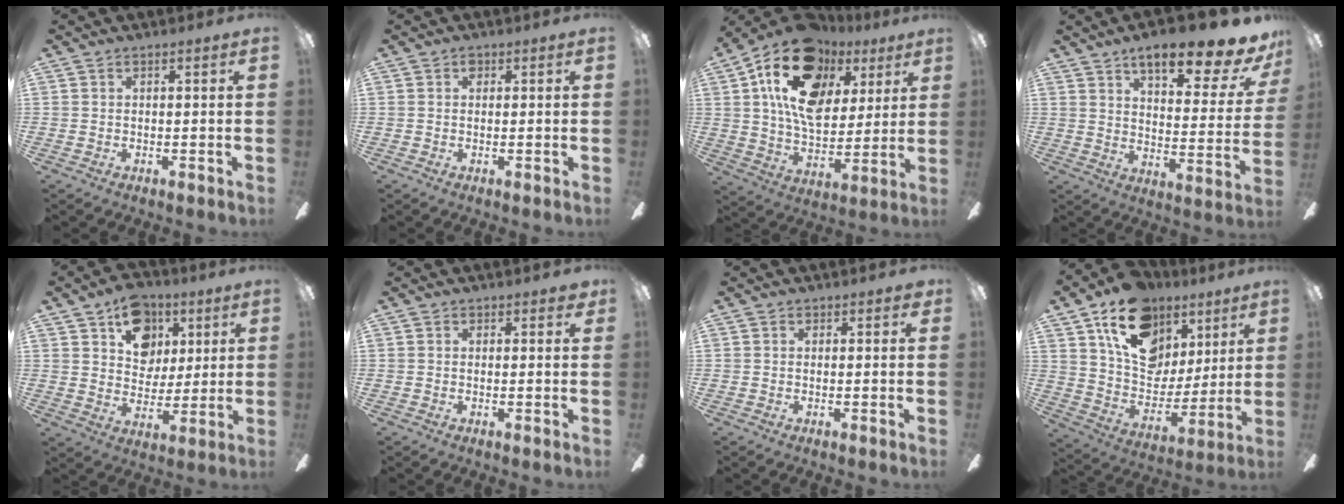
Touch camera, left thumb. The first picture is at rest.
{"total": 1.1, "force": [0.5, 0.7, 0.6], "torque": [-0.006, 0.001, 0.007]}
{"total": 21.0, "force": [10.3, 12.8, 13.1], "torque": [-0.230, -0.032, 0.183]}
{"total": 15.9, "force": [12.1, 4.1, 9.5], "torque": [-0.137, -0.080, 0.197]}
{"total": 13.9, "force": [7.0, 10.4, 6.0], "torque": [-0.078, -0.025, 0.128]}
{"total": 1.2, "force": [0.9, 0.6, 0.7], "torque": [0.002, -0.004, 0.012]}
{"total": 0.9, "force": [0.6, 0.5, 0.4], "torque": [-0.002, -0.001, 0.008]}
{"total": 20.3, "force": [11.1, 13.7, 10.1], "torque": [-0.162, -0.051, 0.205]}